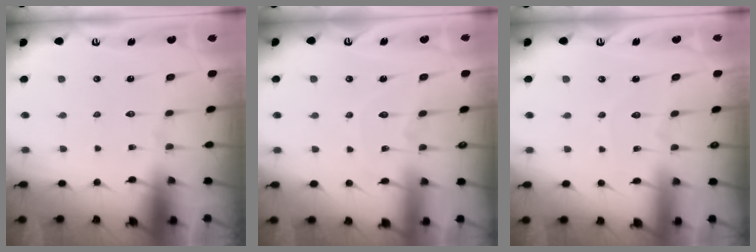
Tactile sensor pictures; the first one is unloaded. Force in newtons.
{"total": 6.3, "press": 6.3, "slide": 0.6}
{"total": 4.2, "press": 4.2, "slide": 0.2}